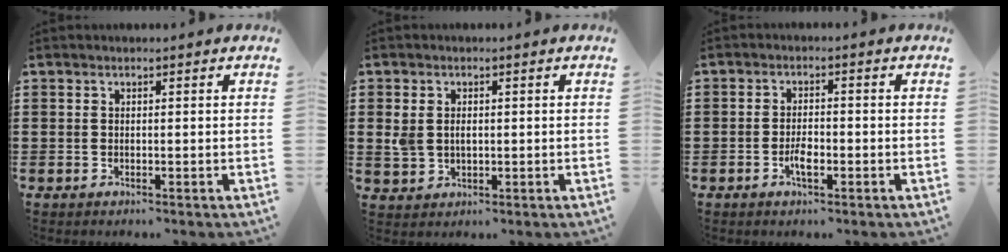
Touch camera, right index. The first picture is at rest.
{"total": 2.4, "force": [0.3, 1.8, 1.7], "torque": [-0.043, 0.006, 0.002]}
{"total": 3.1, "force": [-1.3, 1.0, 2.6], "torque": [-0.054, -0.004, -0.024]}